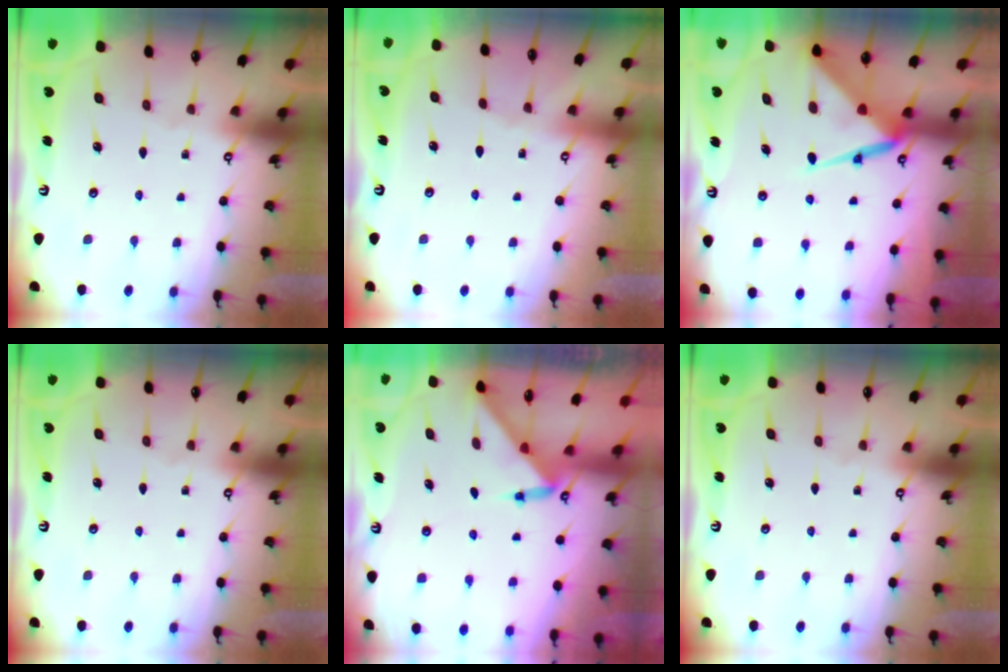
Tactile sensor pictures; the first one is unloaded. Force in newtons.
{"total": 1.9, "press": 1.8, "slide": 0.5}
{"total": 10.1, "press": 10.0, "slide": 1.0}
{"total": 0.0}
{"total": 3.0, "press": 3.0, "slide": 0.3}
{"total": 0.0}